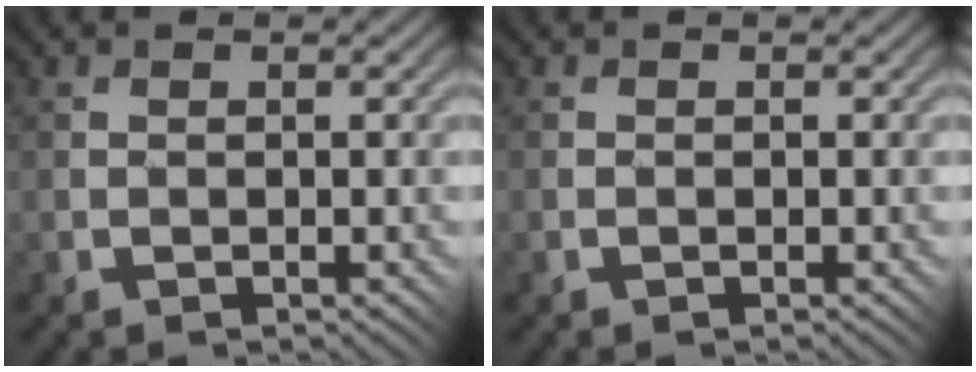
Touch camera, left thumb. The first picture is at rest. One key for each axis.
{"total": 0.0}